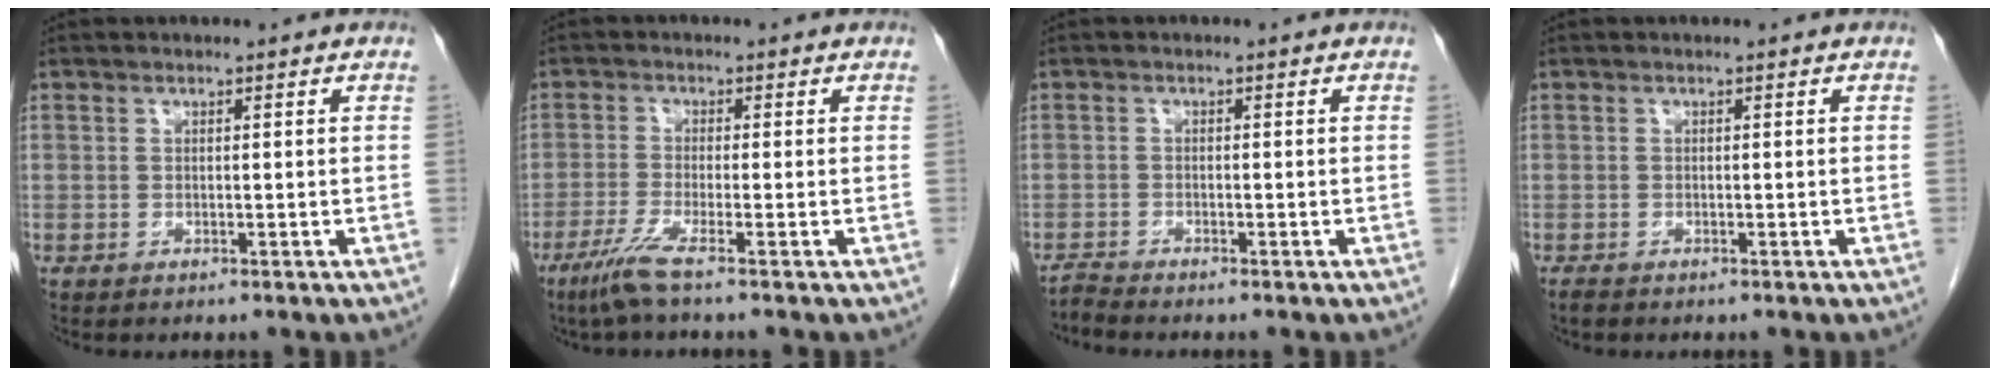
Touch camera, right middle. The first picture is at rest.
{"total": 1.9, "force": [-0.2, 0.0, 1.9], "torque": [-0.049, -0.011, -0.012]}
{"total": 0.8, "force": [0.4, -0.7, -0.3], "torque": [0.001, -0.012, 0.000]}
{"total": 0.7, "force": [-0.6, 0.2, 0.3], "torque": [-0.012, -0.002, -0.012]}